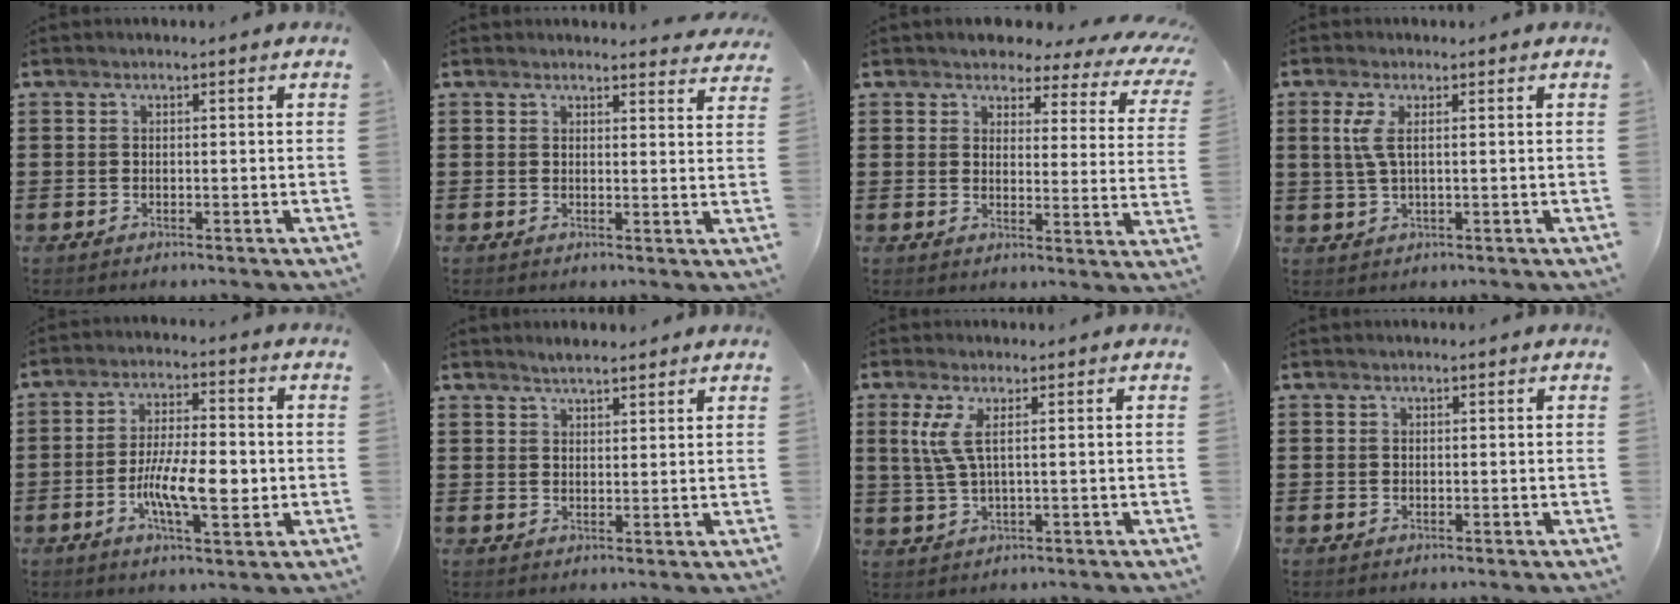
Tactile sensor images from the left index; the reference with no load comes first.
{"total": 2.3, "force": [2.3, 0.2, 0.0], "torque": [0.001, -0.010, 0.042]}
{"total": 3.5, "force": [3.1, 1.6, 0.8], "torque": [-0.038, -0.014, 0.047]}
{"total": 3.1, "force": [0.7, 0.6, 2.9], "torque": [-0.076, -0.005, 0.007]}
{"total": 9.5, "force": [-2.0, 3.3, 8.7], "torque": [-0.171, -0.005, -0.036]}
{"total": 2.4, "force": [2.4, 0.2, 0.1], "torque": [-0.008, -0.001, 0.046]}
{"total": 3.8, "force": [1.2, 0.3, 3.6], "torque": [-0.098, -0.013, 0.013]}
{"total": 0.0}